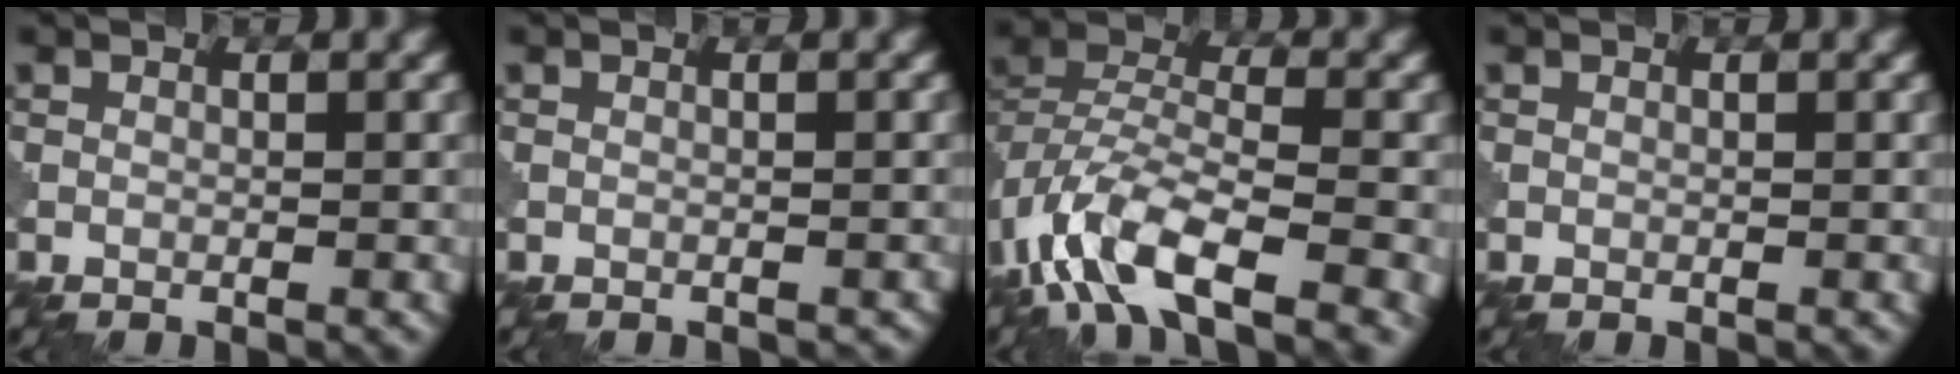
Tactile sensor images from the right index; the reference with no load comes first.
{"total": 0.7, "force": [-0.7, 0.2, 0.1], "torque": [-0.002, -0.004, -0.008]}
{"total": 10.0, "force": [-5.2, 4.2, 7.4], "torque": [-0.142, 0.000, -0.107]}
{"total": 0.0}